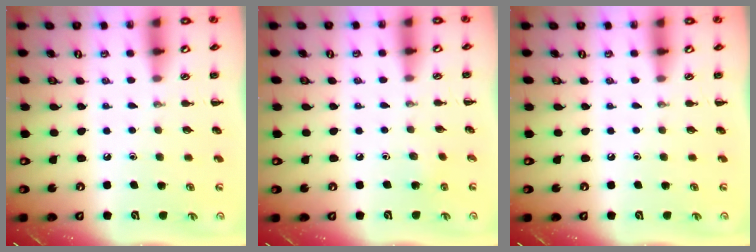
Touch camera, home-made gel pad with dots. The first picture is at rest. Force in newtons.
{"total": 2.4, "press": 2.2, "slide": 0.9}
{"total": 0.0}